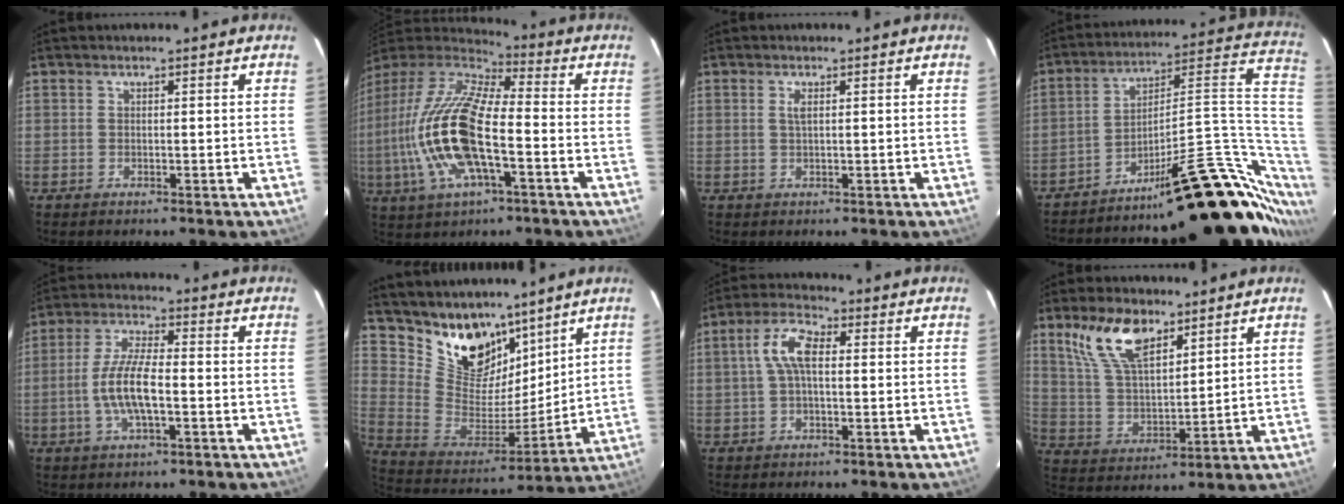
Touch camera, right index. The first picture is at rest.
{"total": 20.9, "force": [-4.5, 7.1, 19.2], "torque": [-0.385, -0.016, -0.093]}
{"total": 1.2, "force": [0.4, 0.3, 1.1], "torque": [-0.023, 0.002, 0.007]}
{"total": 23.2, "force": [-9.8, 7.8, 19.5], "torque": [-0.231, 0.047, -0.135]}
{"total": 8.8, "force": [-2.1, 2.5, 8.2], "torque": [-0.168, 0.001, -0.042]}
{"total": 16.8, "force": [12.1, 9.8, 6.2], "torque": [-0.145, 0.005, 0.237]}
{"total": 6.8, "force": [0.7, 3.0, 6.0], "torque": [-0.125, 0.020, 0.011]}
{"total": 12.2, "force": [7.7, 5.6, 7.7], "torque": [-0.150, 0.016, 0.159]}